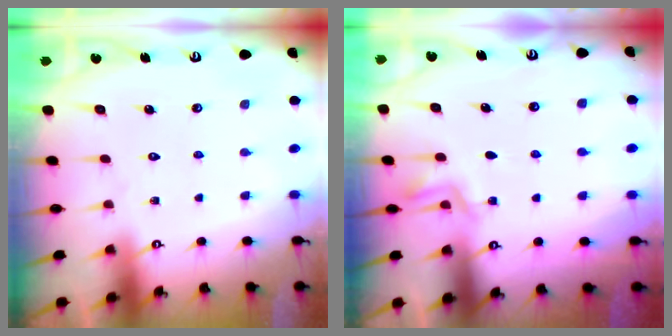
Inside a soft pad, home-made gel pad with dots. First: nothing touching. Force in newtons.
{"total": 2.9, "press": 2.3, "slide": 1.7}